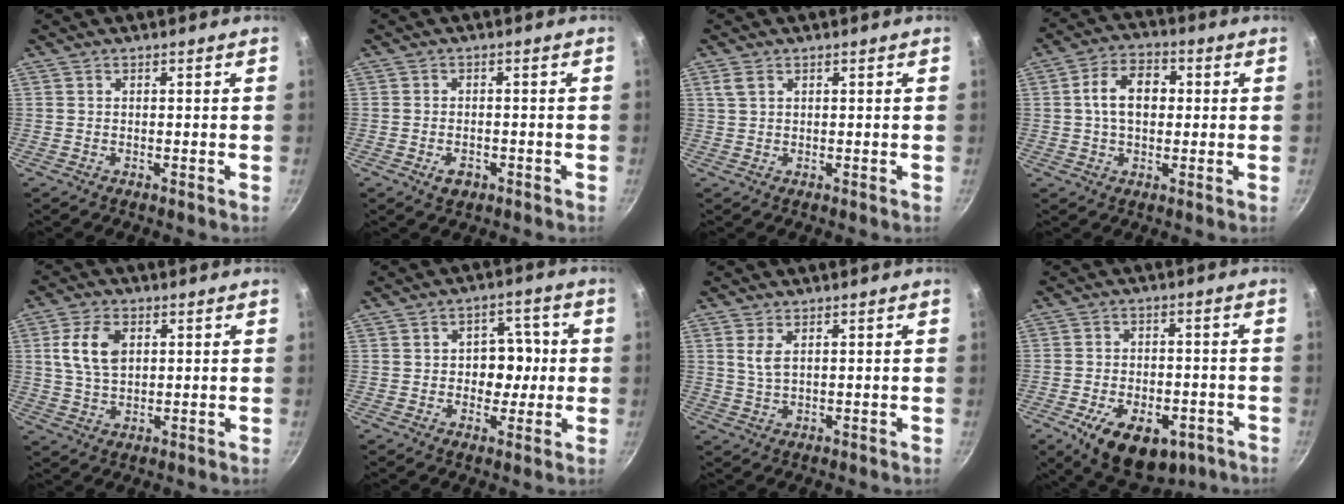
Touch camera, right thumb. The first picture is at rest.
{"total": 3.1, "force": [-1.5, 2.0, 1.8], "torque": [-0.027, 0.014, -0.018]}
{"total": 2.0, "force": [1.0, 1.1, 1.3], "torque": [-0.025, 0.001, 0.022]}
{"total": 9.4, "force": [1.0, 6.4, 6.9], "torque": [-0.095, 0.019, 0.006]}
{"total": 8.5, "force": [2.3, 5.2, 6.3], "torque": [-0.113, -0.001, 0.042]}
{"total": 7.6, "force": [0.0, 5.9, 4.8], "torque": [-0.015, 0.008, -0.005]}
{"total": 3.3, "force": [1.3, 1.6, 2.6], "torque": [-0.052, -0.009, 0.028]}
{"total": 15.6, "force": [-7.2, 9.3, 10.3], "torque": [-0.142, 0.016, -0.093]}